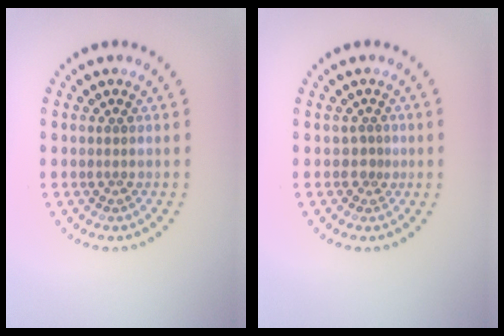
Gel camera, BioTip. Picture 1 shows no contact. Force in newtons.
{"total": 0.8, "press": 0.5, "slide": 0.7}